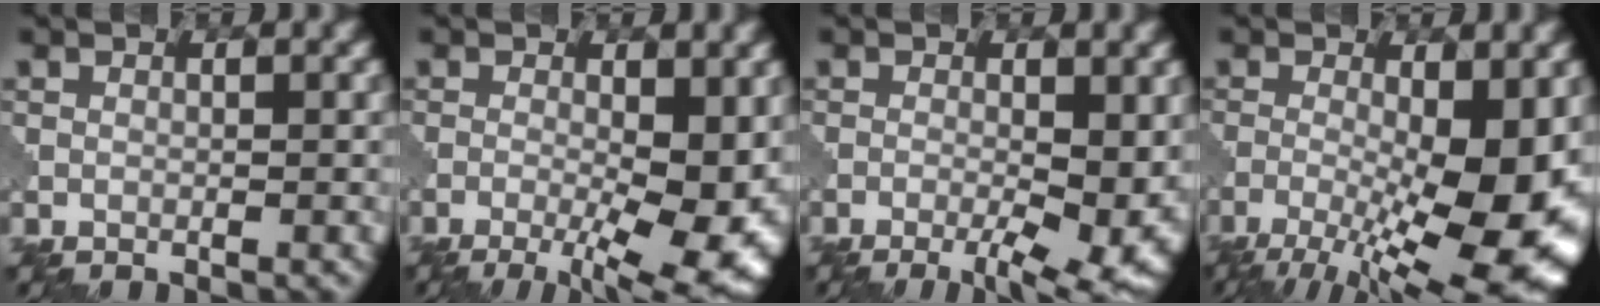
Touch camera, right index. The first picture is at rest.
{"total": 11.5, "force": [-2.9, 4.5, 10.2], "torque": [-0.153, -0.010, -0.036]}
{"total": 8.2, "force": [-2.5, 2.7, 7.3], "torque": [-0.112, -0.009, -0.032]}
{"total": 14.2, "force": [-3.9, 5.4, 12.6], "torque": [-0.209, -0.018, -0.056]}